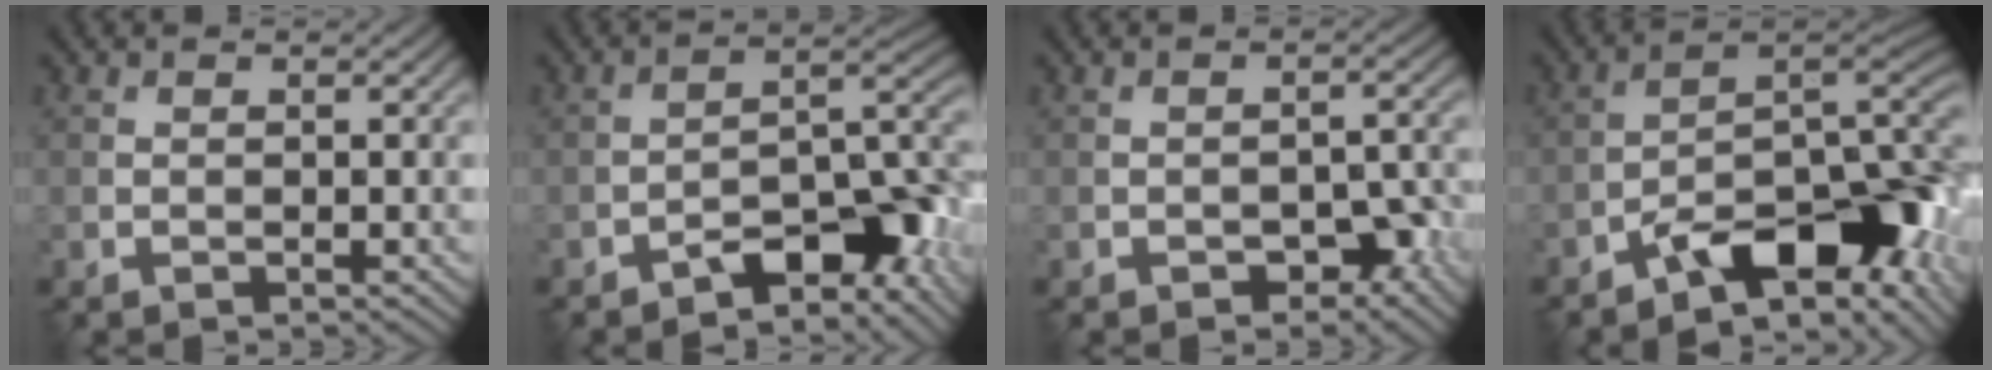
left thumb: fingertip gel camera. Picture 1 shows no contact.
{"total": 9.3, "force": [-6.2, 3.0, 6.2], "torque": [-0.081, 0.013, -0.111]}
{"total": 4.1, "force": [-2.3, 2.0, 2.7], "torque": [-0.030, 0.008, -0.029]}
{"total": 13.4, "force": [-7.7, 4.9, 9.8], "torque": [-0.144, -0.006, -0.133]}